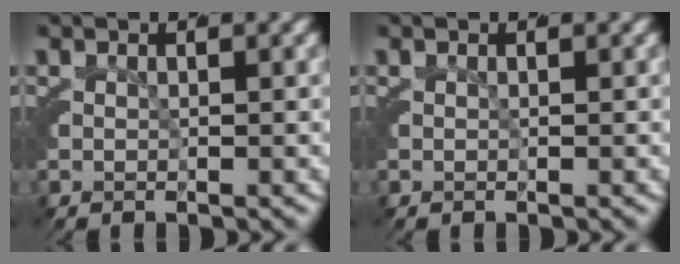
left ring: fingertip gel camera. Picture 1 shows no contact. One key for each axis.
{"total": 0.0}